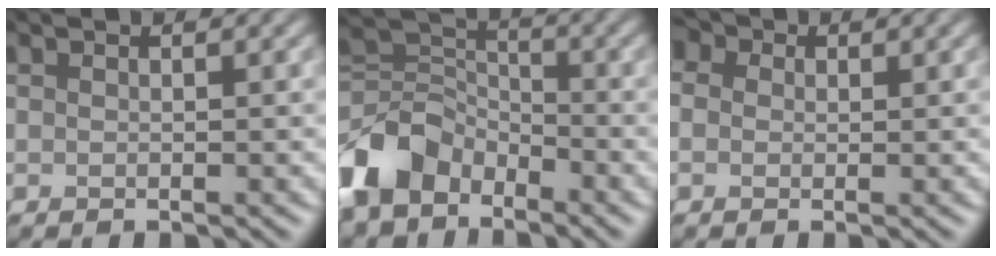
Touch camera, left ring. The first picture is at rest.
{"total": 7.0, "force": [-5.4, 3.9, 2.1], "torque": [-0.055, 0.000, -0.111]}
{"total": 5.3, "force": [2.3, 4.2, 2.4], "torque": [-0.076, 0.019, 0.028]}